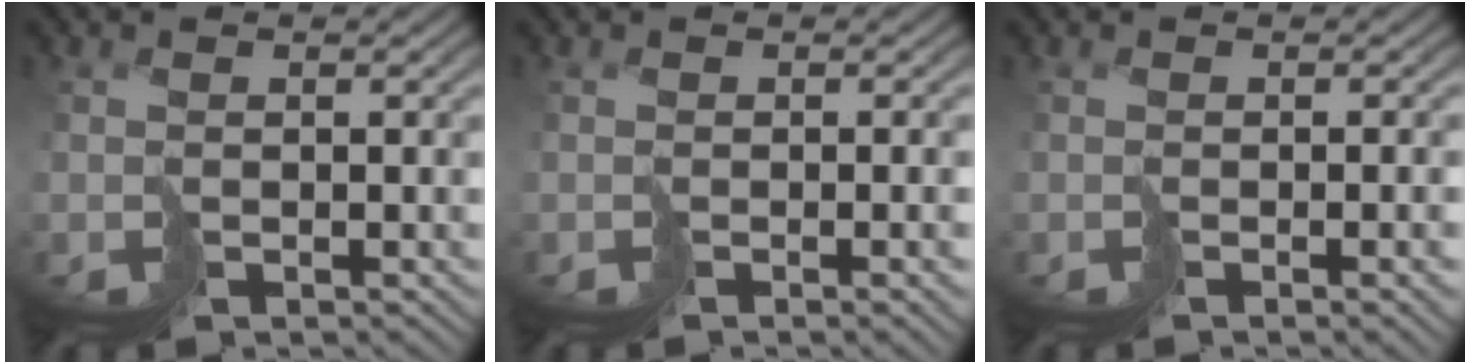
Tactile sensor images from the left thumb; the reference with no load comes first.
{"total": 2.9, "force": [-0.7, 0.5, 2.8], "torque": [-0.041, -0.002, -0.014]}
{"total": 3.7, "force": [-0.9, 0.8, 3.5], "torque": [-0.051, -0.004, -0.014]}